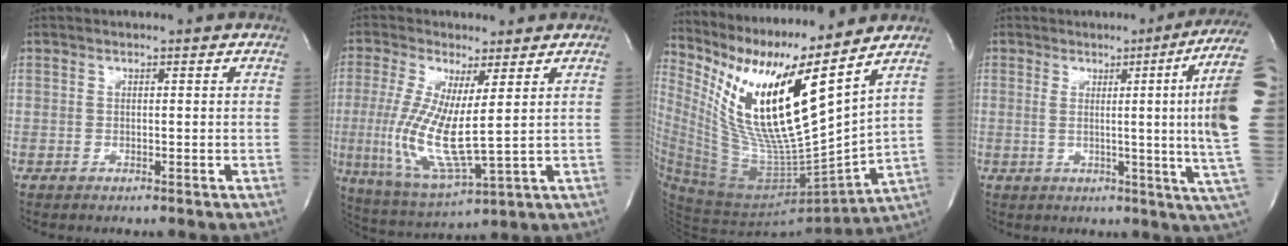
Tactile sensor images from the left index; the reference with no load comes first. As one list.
[{"total": 12.2, "force": [0.7, 1.7, 12.1], "torque": [-0.263, -0.020, 0.017]}, {"total": 20.8, "force": [10.5, 2.0, 17.8], "torque": [-0.349, -0.024, 0.192]}, {"total": 16.8, "force": [2.8, -3.2, 16.2], "torque": [-0.155, -0.023, 0.022]}]